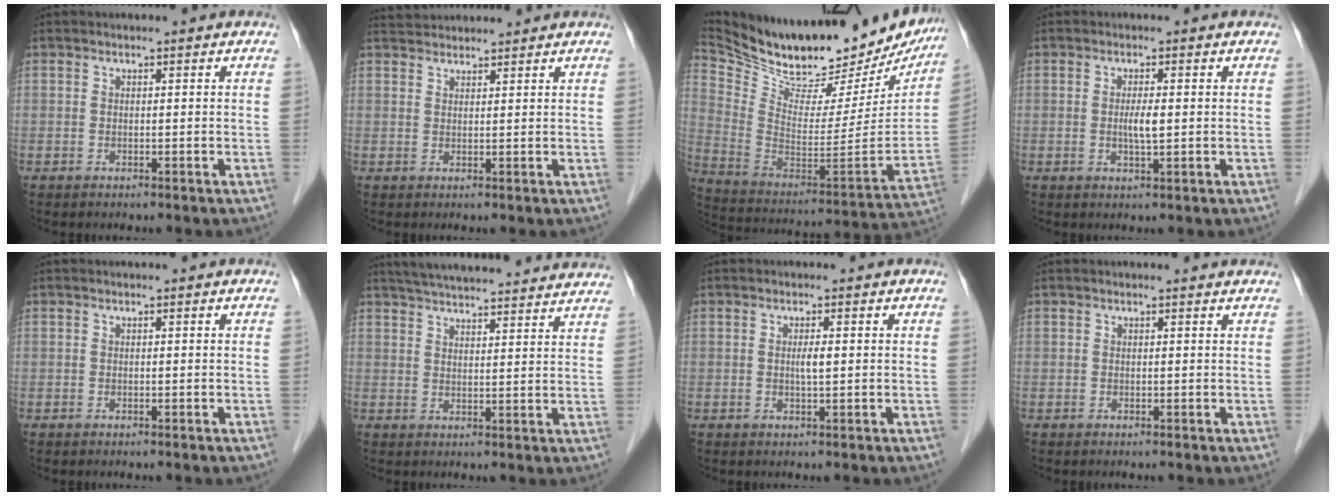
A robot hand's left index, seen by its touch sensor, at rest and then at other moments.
{"total": 4.0, "force": [3.9, 0.6, 0.4], "torque": [-0.011, 0.036, 0.071]}
{"total": 32.3, "force": [27.6, 10.0, 13.6], "torque": [-0.249, -0.042, 0.395]}
{"total": 2.6, "force": [0.0, 0.4, 2.5], "torque": [-0.051, -0.003, 0.001]}
{"total": 0.0}
{"total": 23.8, "force": [22.1, 2.8, 8.4], "torque": [-0.135, 0.009, 0.287]}
{"total": 1.7, "force": [0.1, 0.2, 1.7], "torque": [-0.032, 0.000, 0.003]}
{"total": 2.2, "force": [2.2, 0.3, 0.4], "torque": [-0.011, 0.006, 0.018]}